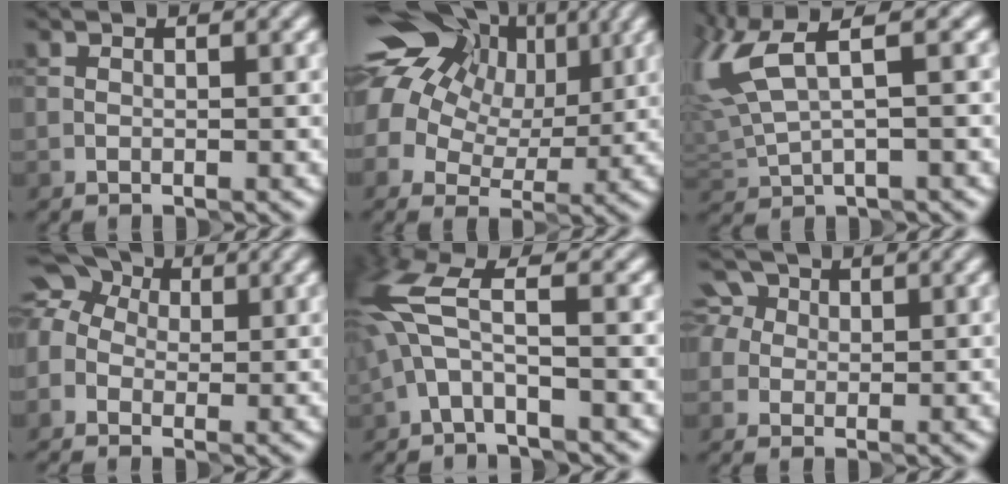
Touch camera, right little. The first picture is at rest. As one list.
[{"total": 17.3, "force": [6.6, 13.1, 9.2], "torque": [-0.205, 0.052, 0.104]}, {"total": 5.6, "force": [2.6, 1.8, 4.6], "torque": [-0.119, 0.010, 0.055]}, {"total": 8.1, "force": [0.8, 6.7, 4.6], "torque": [-0.101, 0.034, -0.027]}, {"total": 5.1, "force": [-0.2, 1.5, 4.8], "torque": [-0.125, 0.017, -0.015]}, {"total": 4.1, "force": [1.4, 3.5, 1.7], "torque": [-0.010, 0.028, -0.006]}]